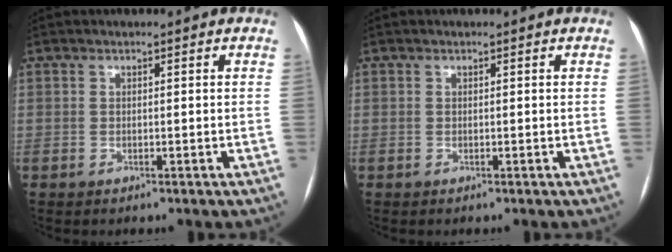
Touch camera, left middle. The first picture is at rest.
{"total": 0.0}